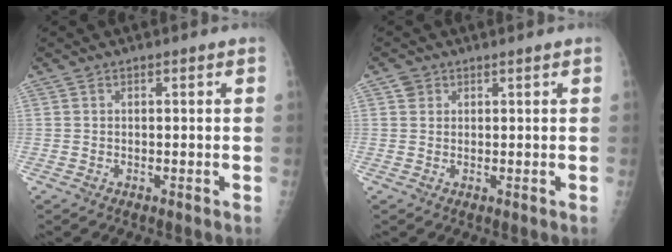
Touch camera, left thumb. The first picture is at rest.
{"total": 1.6, "force": [0.8, 1.4, 0.2], "torque": [0.015, 0.000, 0.006]}